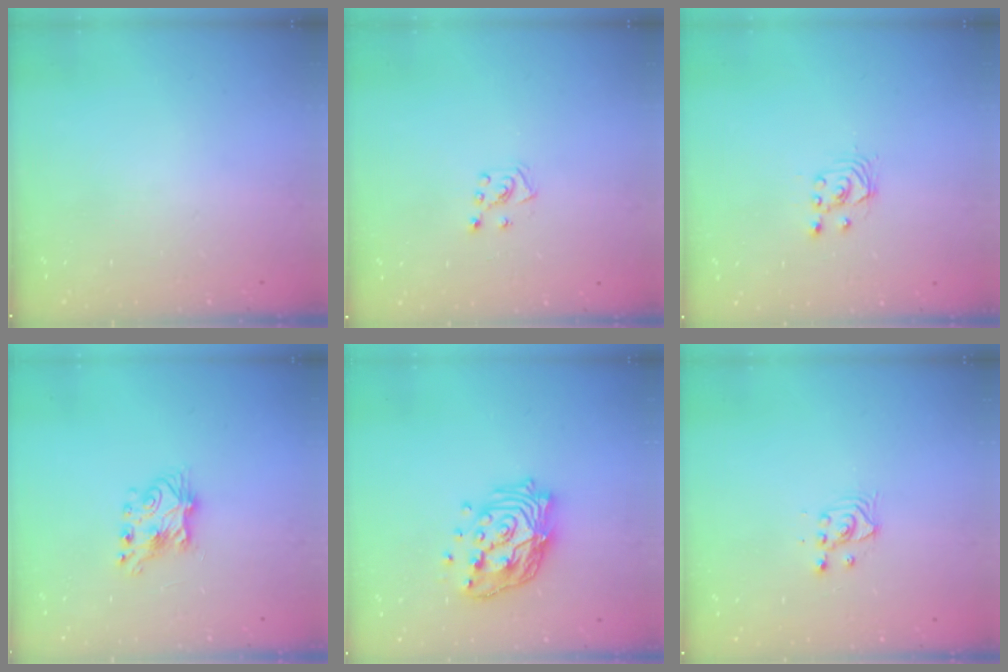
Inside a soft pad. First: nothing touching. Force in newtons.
{"total": 5.3, "press": 5.3, "slide": 0.5}
{"total": 2.5, "press": 2.5, "slide": 0.2}
{"total": 7.6, "press": 7.6, "slide": 0.7}
{"total": 16.7, "press": 16.7, "slide": 1.5}
{"total": 3.6, "press": 3.6, "slide": 0.3}